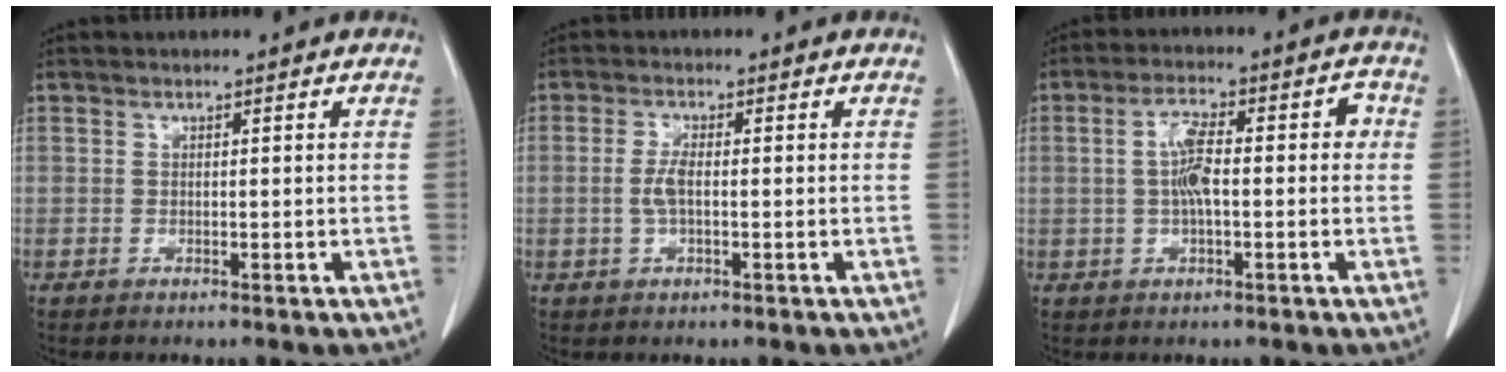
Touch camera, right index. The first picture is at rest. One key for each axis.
{"total": 2.8, "fx": -0.3, "fy": 0.7, "fz": 2.7, "tx": -0.066, "ty": -0.001, "tz": -0.009}
{"total": 7.4, "fx": 0.2, "fy": 2.3, "fz": 7.0, "tx": -0.122, "ty": 0.031, "tz": 0.005}